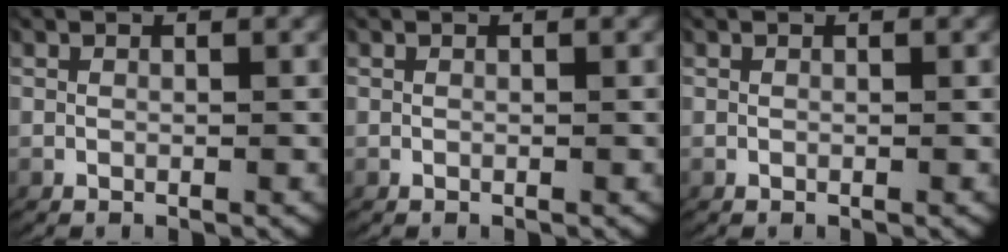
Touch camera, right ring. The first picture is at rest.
{"total": 0.0}
{"total": 0.0}